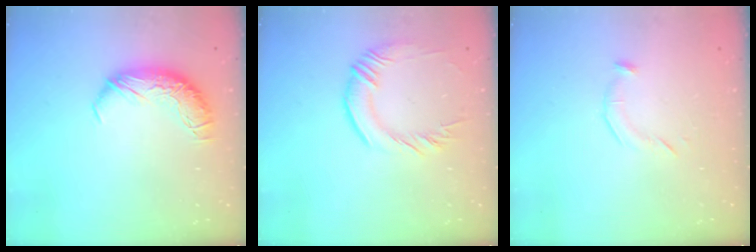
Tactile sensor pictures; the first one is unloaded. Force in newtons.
{"total": 1.5, "press": 1.0, "slide": 1.1}
{"total": 6.1, "press": 6.1, "slide": 0.5}